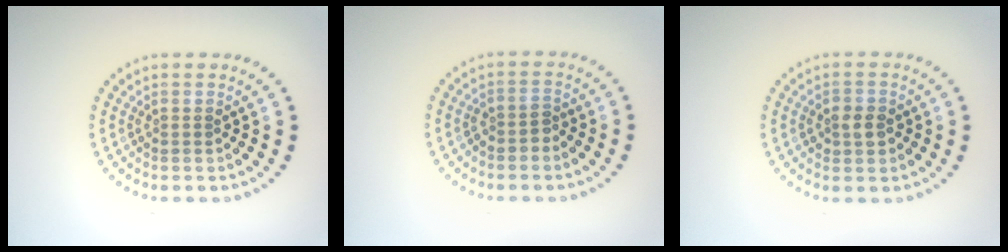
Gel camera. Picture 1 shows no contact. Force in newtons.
{"total": 1.2, "press": 1.0, "slide": 0.7}
{"total": 1.9, "press": 1.8, "slide": 0.5}